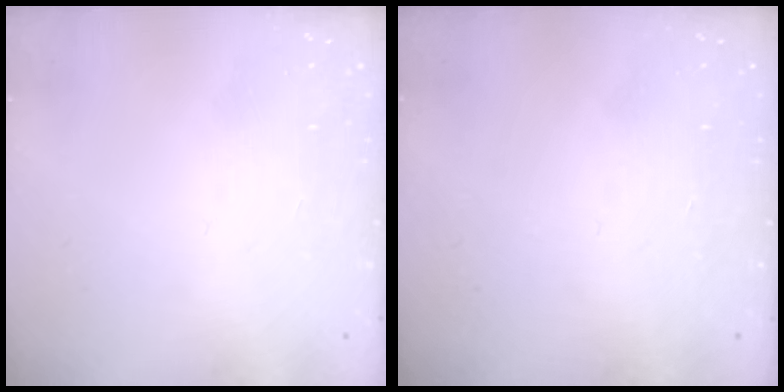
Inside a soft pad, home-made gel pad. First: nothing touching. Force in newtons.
{"total": 0.0}